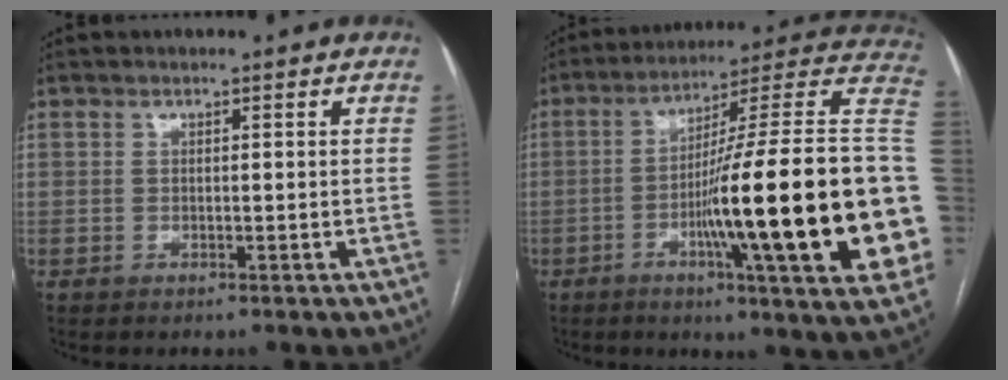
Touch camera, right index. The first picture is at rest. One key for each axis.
{"total": 30.8, "fx": -5.3, "fy": 1.4, "fz": 30.3, "tx": -0.341, "ty": 0.002, "tz": -0.094}